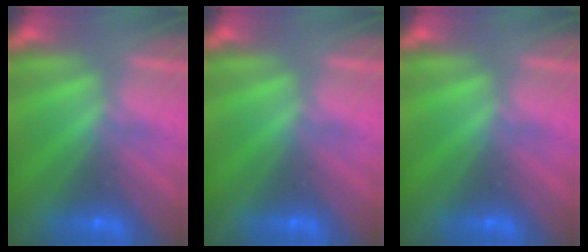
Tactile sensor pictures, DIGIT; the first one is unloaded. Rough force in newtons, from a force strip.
{"total": 0.0}
{"total": 0.0}